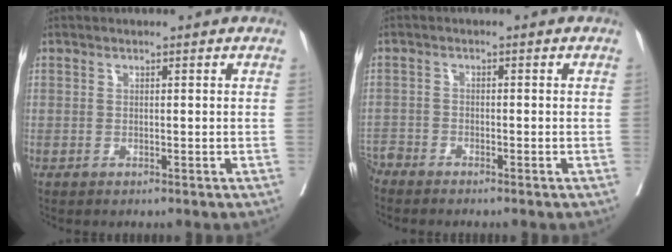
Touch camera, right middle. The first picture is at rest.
{"total": 3.1, "force": [-3.1, 0.1, 0.3], "torque": [0.002, -0.009, -0.063]}